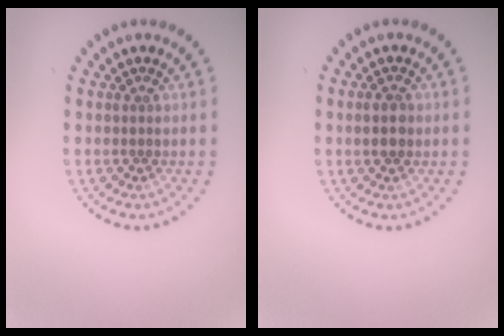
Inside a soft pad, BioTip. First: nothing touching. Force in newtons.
{"total": 2.4, "press": 2.4, "slide": 0.1}